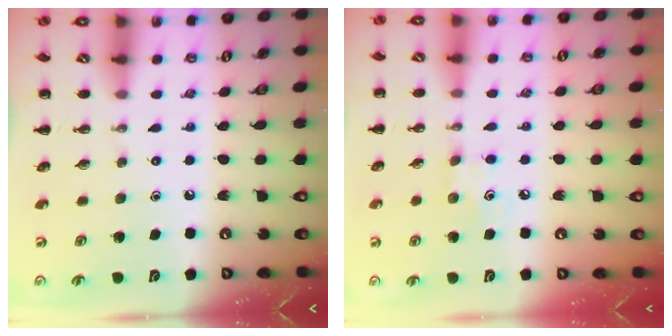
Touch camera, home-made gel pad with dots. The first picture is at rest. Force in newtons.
{"total": 4.7, "press": 4.5, "slide": 1.3}